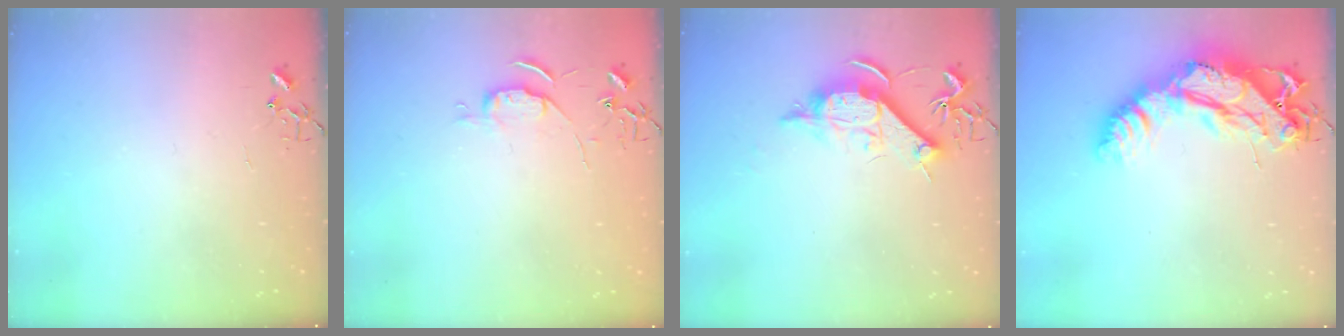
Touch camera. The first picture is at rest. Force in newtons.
{"total": 5.4, "press": 5.4, "slide": 0.7}
{"total": 11.3, "press": 11.3, "slide": 0.0}
{"total": 21.4, "press": 21.3, "slide": 2.1}